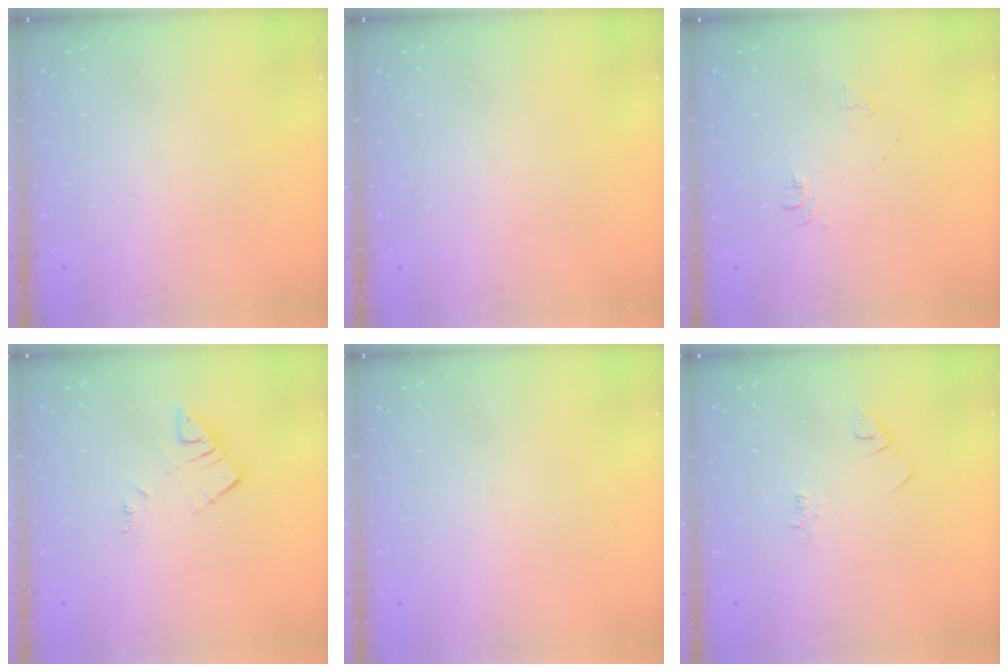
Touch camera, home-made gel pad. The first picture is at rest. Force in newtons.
{"total": 0.0}
{"total": 6.9, "press": 6.8, "slide": 0.8}
{"total": 4.4, "press": 4.4, "slide": 0.2}
{"total": 1.8, "press": 1.8, "slide": 0.4}
{"total": 1.9, "press": 1.9, "slide": 0.3}